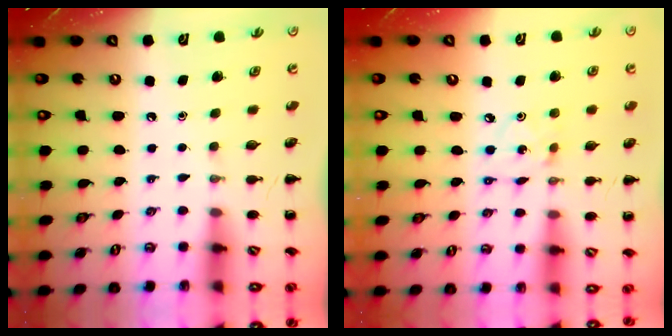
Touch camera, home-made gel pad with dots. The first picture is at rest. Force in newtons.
{"total": 2.2, "press": 2.2, "slide": 0.4}